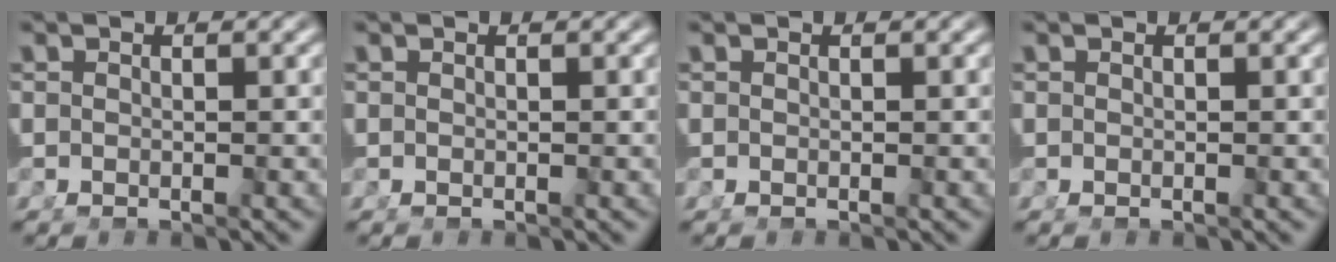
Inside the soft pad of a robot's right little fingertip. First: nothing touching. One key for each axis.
{"total": 0.0}
{"total": 0.0}
{"total": 0.0}